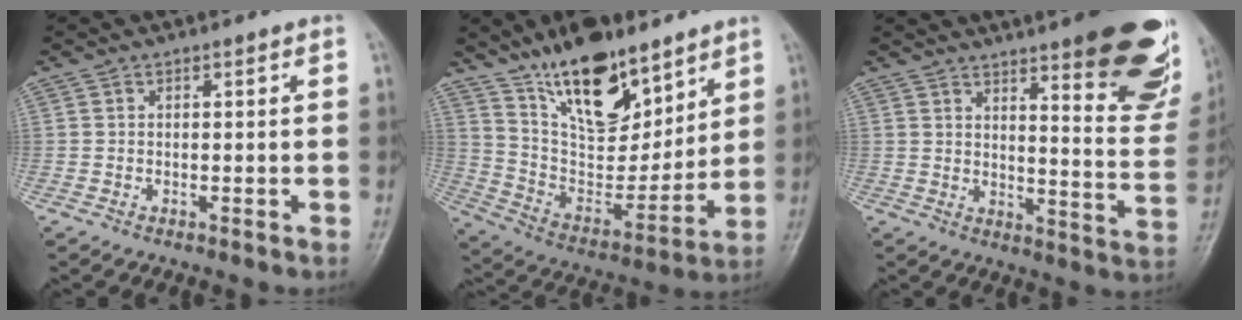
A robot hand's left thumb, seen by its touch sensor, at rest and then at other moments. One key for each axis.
{"total": 21.0, "fx": 14.0, "fy": 9.6, "fz": 12.2, "tx": -0.152, "ty": -0.073, "tz": 0.254}
{"total": 24.2, "fx": 15.2, "fy": 5.8, "fz": 17.9, "tx": -0.199, "ty": -0.082, "tz": 0.192}